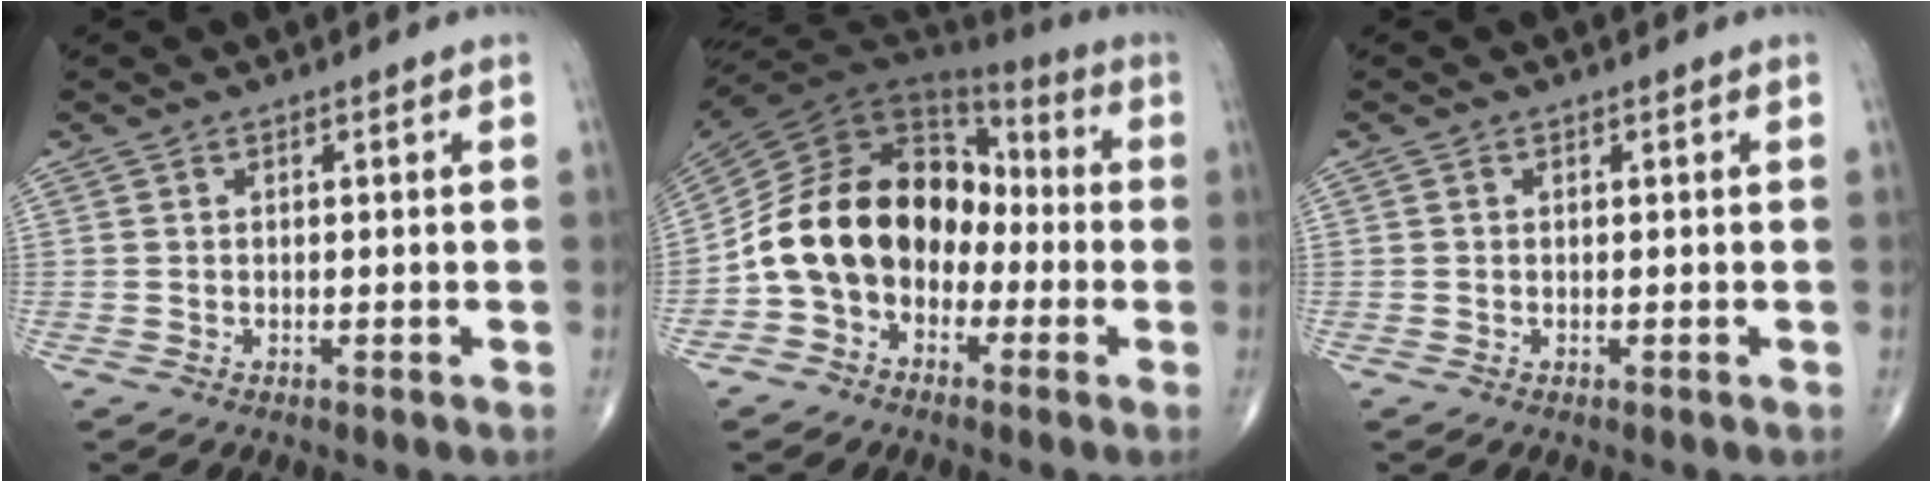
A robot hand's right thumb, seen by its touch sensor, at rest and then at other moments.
{"total": 17.1, "force": [-3.5, 12.6, 11.1], "torque": [-0.177, 0.061, -0.070]}
{"total": 0.0}